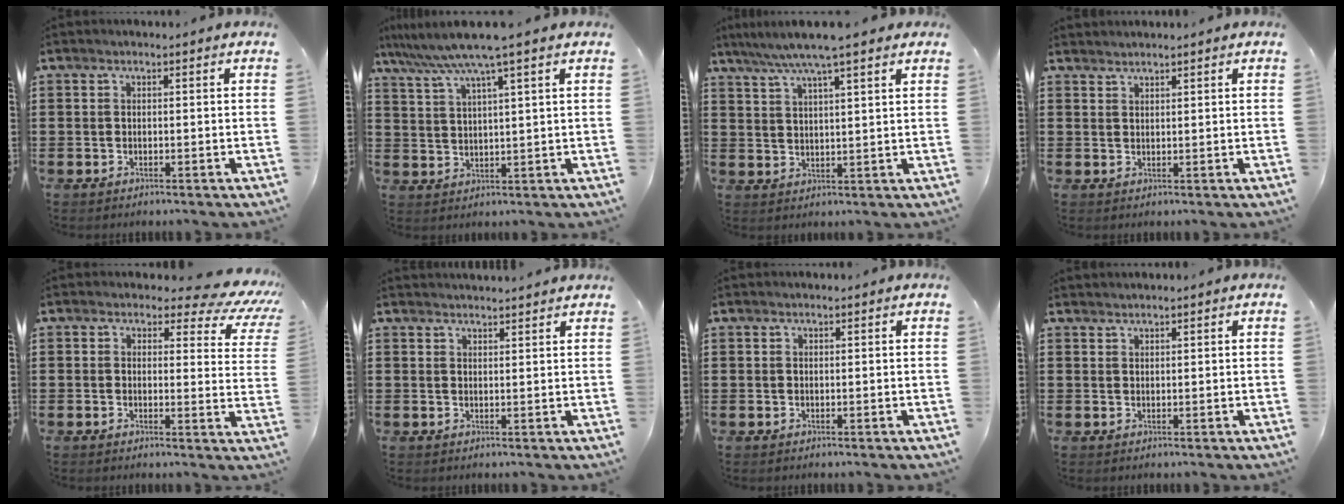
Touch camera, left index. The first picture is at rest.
{"total": 6.7, "force": [4.9, -0.4, 4.5], "torque": [-0.102, -0.021, 0.082]}
{"total": 6.2, "force": [5.0, -0.1, 3.7], "torque": [-0.085, -0.014, 0.086]}
{"total": 1.3, "force": [1.3, -0.1, -0.1], "torque": [0.000, -0.001, 0.026]}
{"total": 3.6, "force": [2.6, 1.6, 2.0], "torque": [-0.038, -0.016, 0.040]}
{"total": 1.6, "force": [1.6, 0.0, -0.2], "torque": [-0.001, -0.001, 0.032]}
{"total": 0.0}
{"total": 1.0, "force": [1.0, 0.0, 0.0], "torque": [-0.003, -0.002, 0.021]}